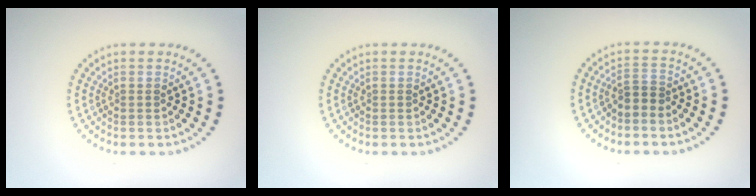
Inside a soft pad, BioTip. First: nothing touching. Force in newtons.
{"total": 0.0}
{"total": 1.8, "press": 1.4, "slide": 1.1}